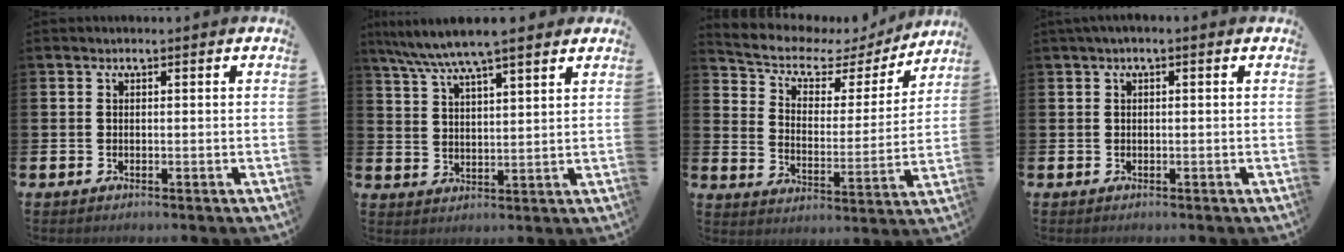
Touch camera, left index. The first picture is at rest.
{"total": 7.8, "force": [6.9, 0.9, 3.4], "torque": [-0.082, -0.026, 0.122]}
{"total": 6.0, "force": [4.6, 3.1, 2.1], "torque": [-0.071, -0.033, 0.071]}
{"total": 0.8, "force": [0.1, 0.2, 0.8], "torque": [-0.010, 0.001, -0.001]}